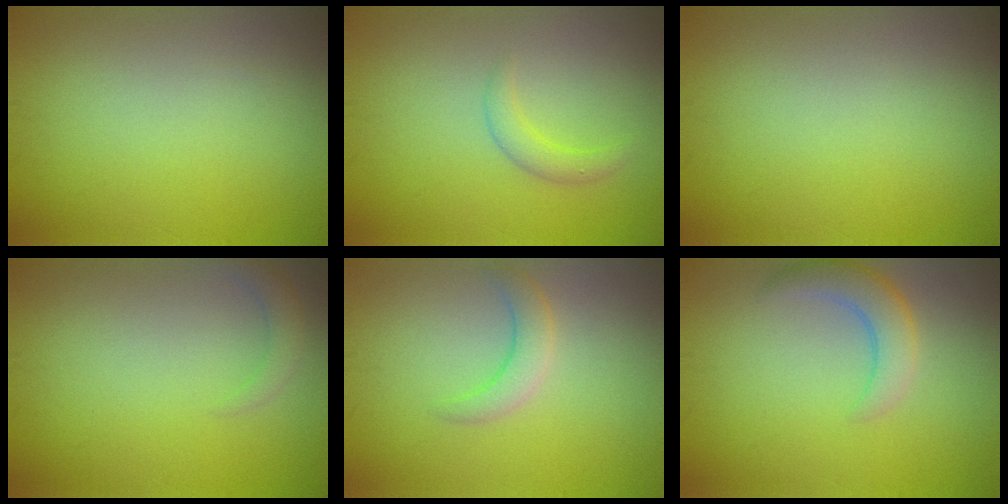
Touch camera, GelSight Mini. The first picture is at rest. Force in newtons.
{"total": 1.6, "press": 1.6, "slide": 0.0}
{"total": 0.0}
{"total": 1.5, "press": 1.4, "slide": 0.2}
{"total": 2.2, "press": 2.2, "slide": 0.2}
{"total": 3.4, "press": 3.4, "slide": 0.2}